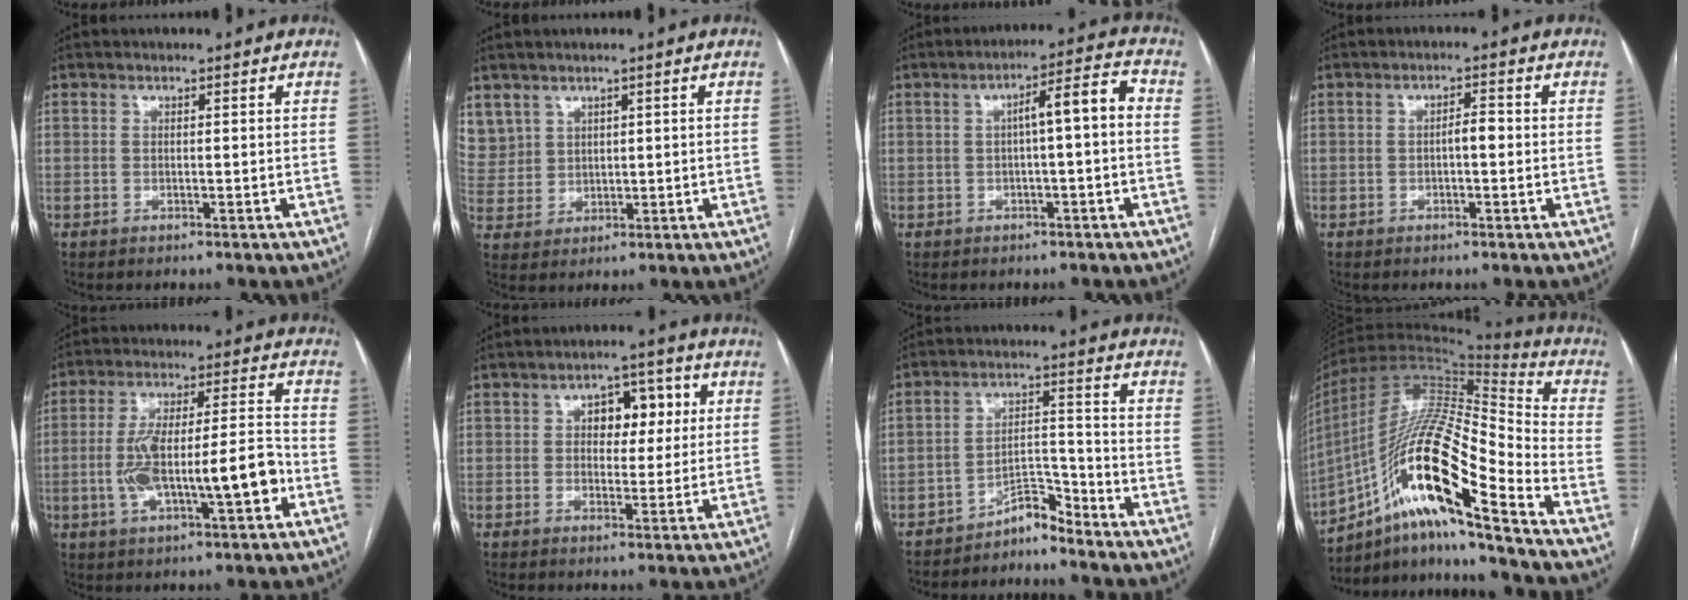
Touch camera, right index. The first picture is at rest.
{"total": 8.4, "force": [4.7, 6.8, 1.4], "torque": [-0.049, 0.021, 0.115]}
{"total": 6.1, "force": [0.0, 0.8, 6.1], "torque": [-0.090, 0.026, 0.001]}
{"total": 2.1, "force": [-0.3, 0.7, 2.0], "torque": [-0.029, 0.006, -0.007]}
{"total": 14.2, "force": [-3.4, 3.0, 13.5], "torque": [-0.236, 0.024, -0.050]}
{"total": 6.5, "force": [1.6, 3.9, 5.0], "torque": [-0.059, 0.022, 0.024]}
{"total": 4.7, "force": [-4.5, 1.0, 0.9], "torque": [0.000, 0.016, -0.077]}
{"total": 21.5, "force": [-11.3, 3.1, 18.0], "torque": [-0.352, 0.003, -0.201]}